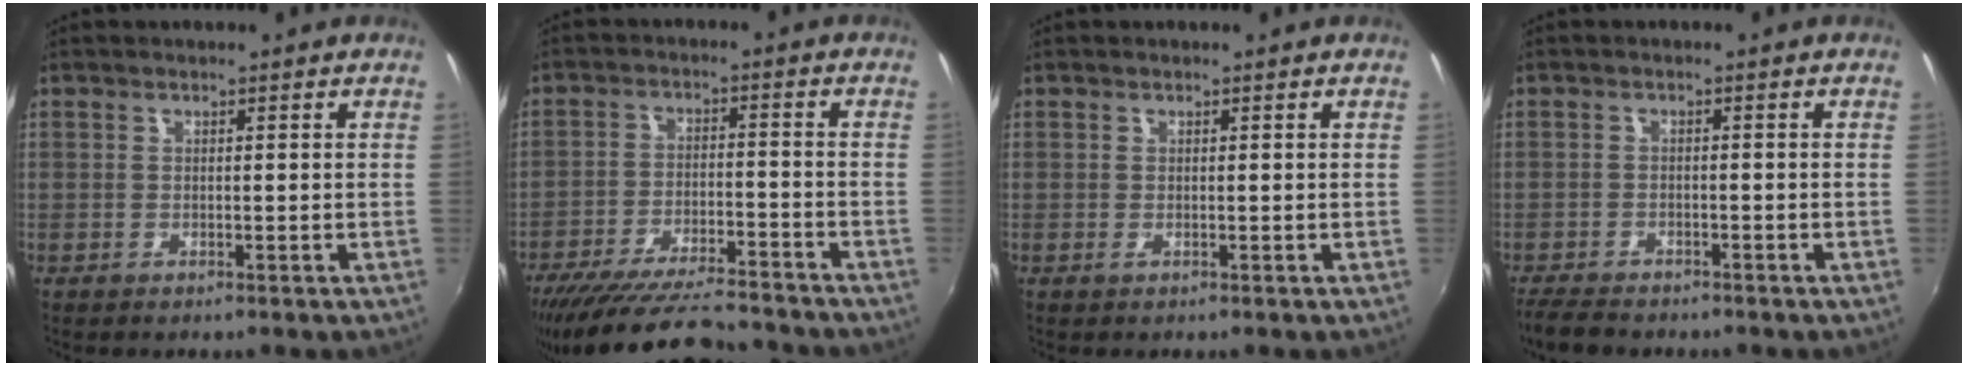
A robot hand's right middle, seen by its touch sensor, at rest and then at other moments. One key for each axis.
{"total": 17.9, "fx": -15.8, "fy": 3.2, "fz": 7.9, "tx": -0.159, "ty": -0.027, "tz": -0.245}
{"total": 0.0}
{"total": 5.3, "fx": -4.7, "fy": 1.5, "fz": 1.8, "tx": -0.056, "ty": -0.024, "tz": -0.086}